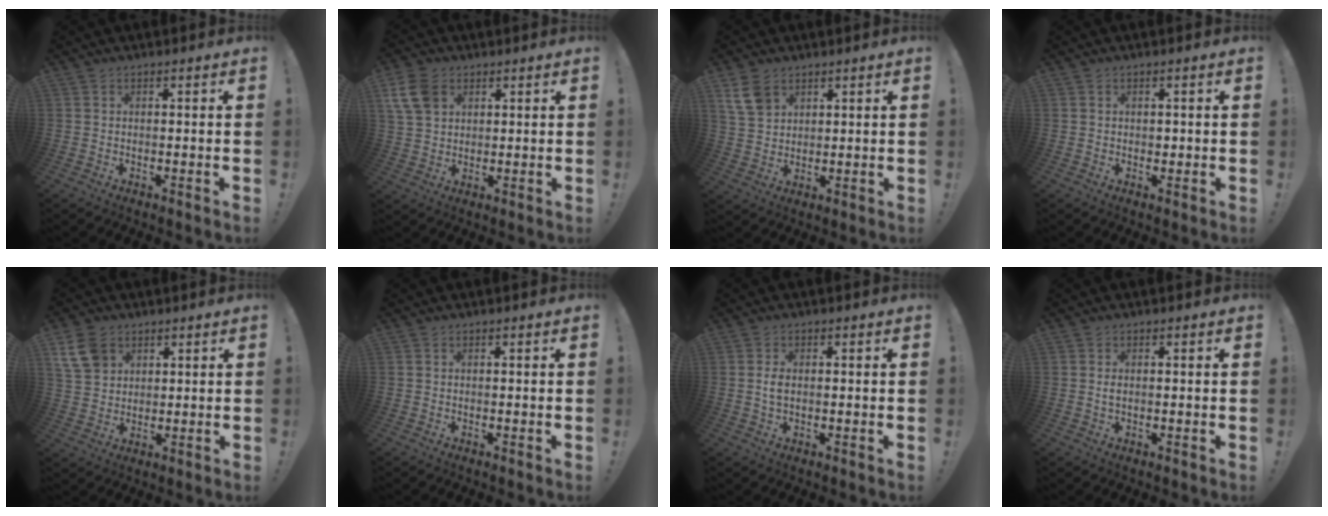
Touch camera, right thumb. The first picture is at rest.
{"total": 9.8, "force": [4.1, 6.9, 5.5], "torque": [-0.112, -0.004, 0.084]}
{"total": 8.0, "force": [4.6, 5.3, 3.8], "torque": [-0.070, -0.014, 0.091]}
{"total": 1.0, "force": [0.1, 0.9, 0.3], "torque": [0.002, 0.000, 0.001]}
{"total": 9.6, "force": [5.0, 7.1, 4.2], "torque": [-0.075, -0.017, 0.100]}
{"total": 0.0}
{"total": 2.8, "force": [-0.2, 1.6, 2.3], "torque": [-0.042, -0.002, -0.007]}
{"total": 1.0, "force": [0.0, 0.5, 0.9], "torque": [-0.018, 0.002, -0.001]}